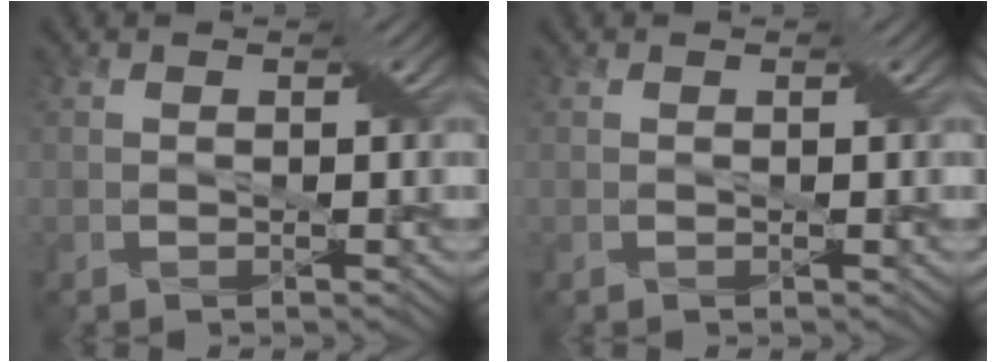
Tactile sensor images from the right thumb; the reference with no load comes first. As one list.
[{"total": 0.0}]